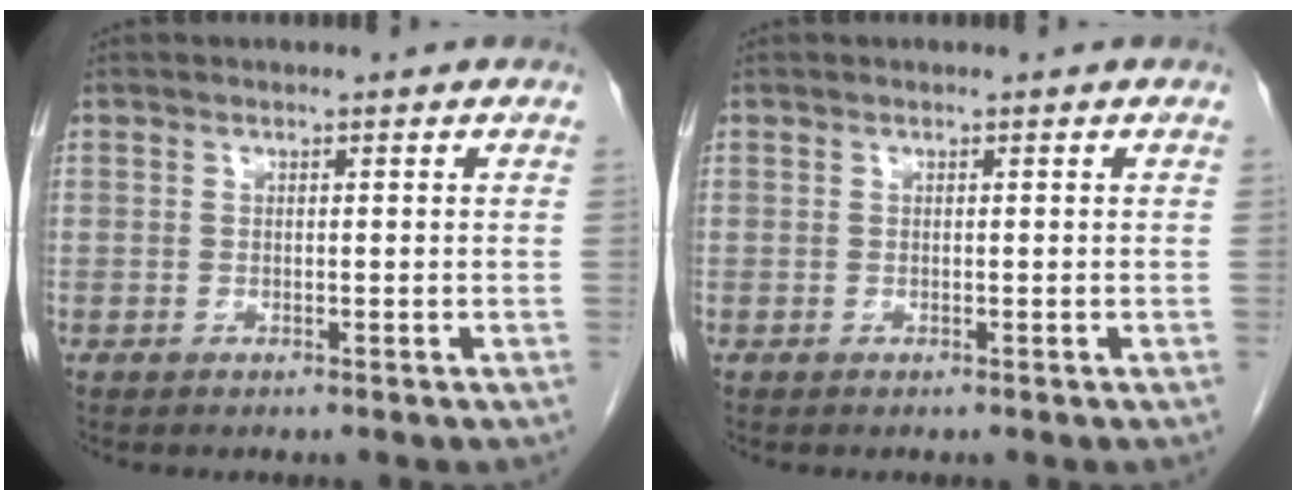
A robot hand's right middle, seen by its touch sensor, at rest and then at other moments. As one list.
[{"total": 0.0}]